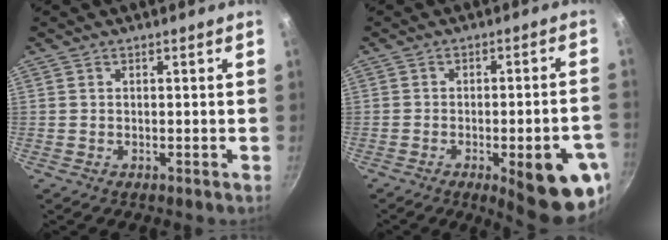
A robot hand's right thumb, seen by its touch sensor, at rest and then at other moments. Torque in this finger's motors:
{"motor_torque": [2.54, 2.10, 0.91, -0.85, 0.39]}